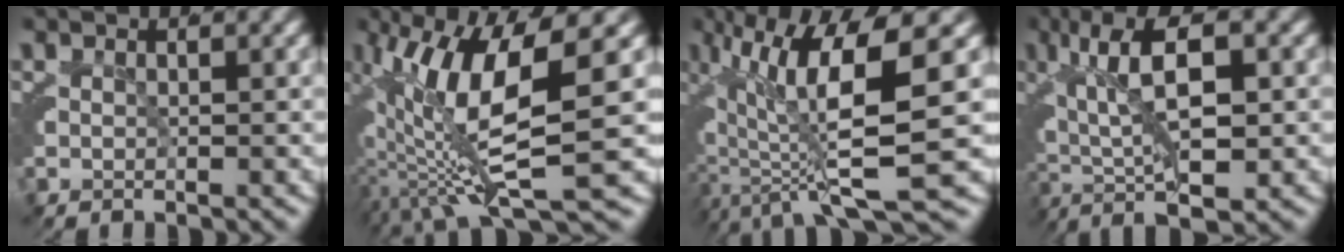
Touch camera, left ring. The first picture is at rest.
{"total": 10.9, "force": [-0.9, 4.6, 9.9], "torque": [-0.175, -0.012, -0.011]}
{"total": 8.9, "force": [-1.7, 2.4, 8.4], "torque": [-0.142, -0.020, -0.019]}
{"total": 8.3, "force": [0.9, 3.6, 7.4], "torque": [-0.131, -0.002, 0.016]}